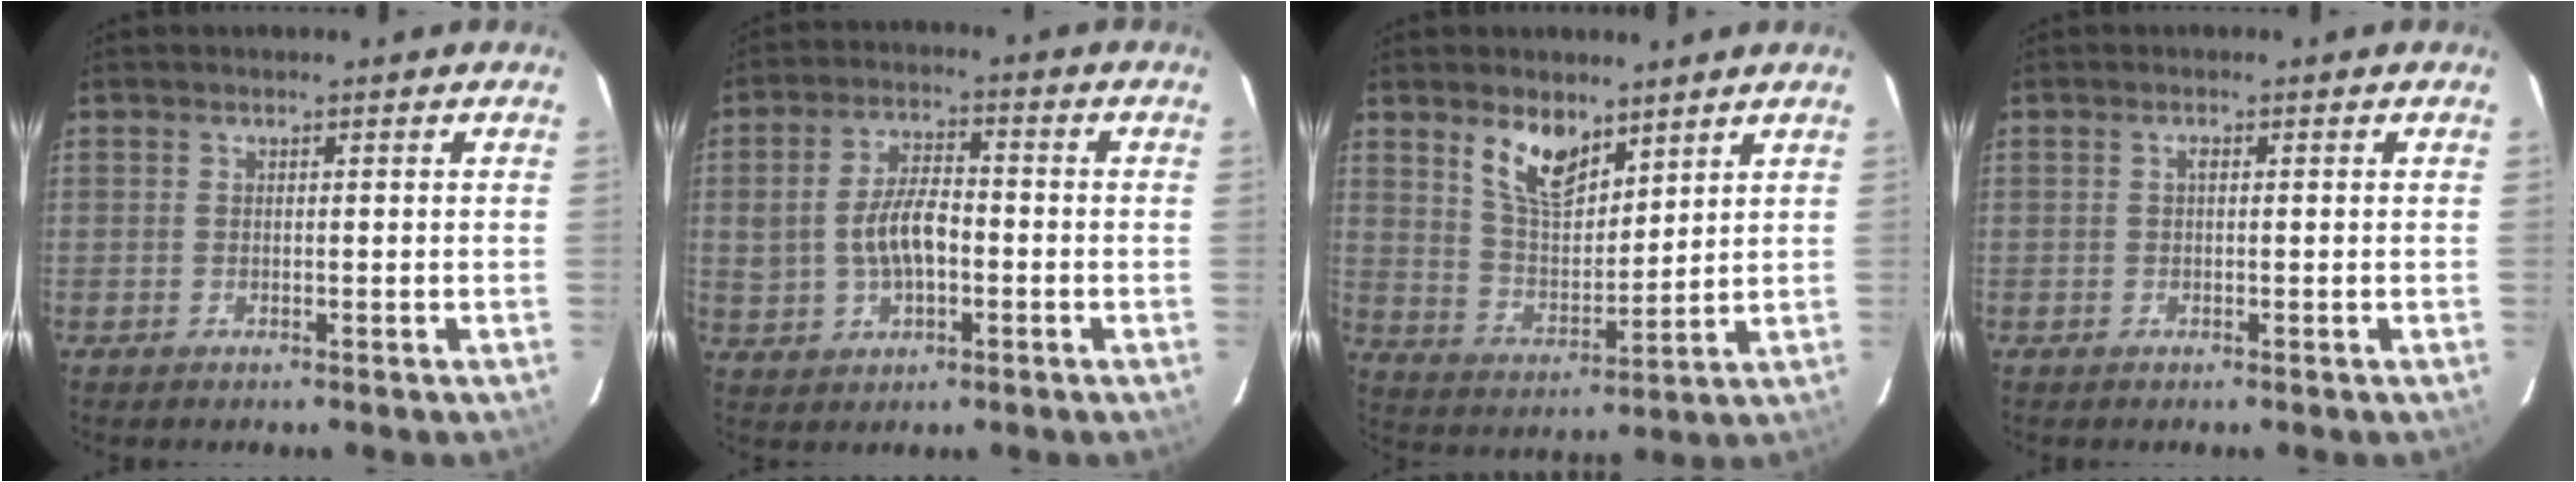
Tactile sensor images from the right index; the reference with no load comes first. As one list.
[{"total": 8.4, "force": [-1.1, 4.6, 7.0], "torque": [-0.140, 0.010, -0.009]}, {"total": 9.5, "force": [6.2, 4.4, 5.6], "torque": [-0.099, 0.003, 0.124]}, {"total": 0.7, "force": [0.1, 0.3, 0.6], "torque": [-0.010, 0.004, 0.000]}]